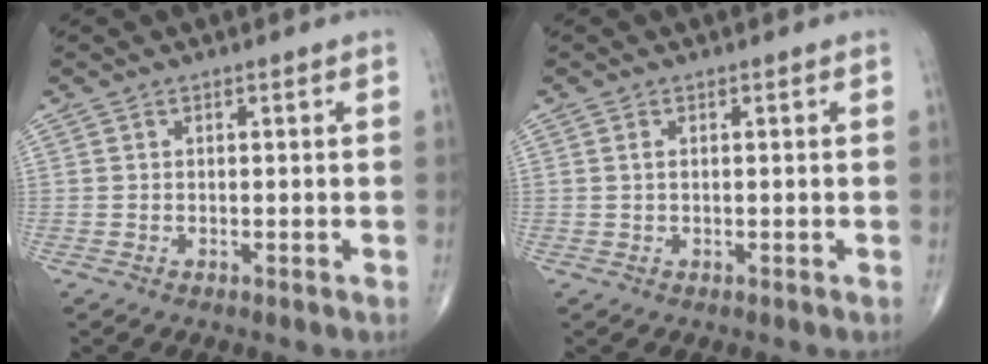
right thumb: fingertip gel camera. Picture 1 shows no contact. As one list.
[{"total": 0.9, "force": [0.2, 0.4, 0.7], "torque": [-0.015, 0.001, 0.003]}]